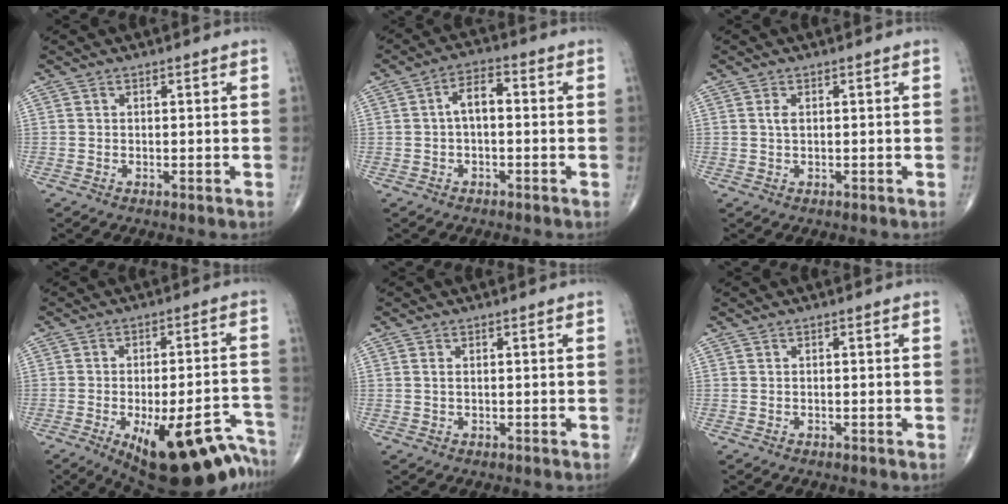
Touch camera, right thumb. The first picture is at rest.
{"total": 5.0, "force": [-0.1, 2.7, 4.2], "torque": [-0.063, 0.021, -0.011]}
{"total": 1.3, "force": [0.3, 0.7, 1.1], "torque": [-0.023, 0.003, 0.008]}
{"total": 20.2, "force": [-13.5, 6.7, 13.5], "torque": [-0.103, 0.065, -0.179]}
{"total": 0.8, "force": [0.2, 0.4, 0.6], "torque": [-0.017, 0.005, 0.005]}
{"total": 0.0}